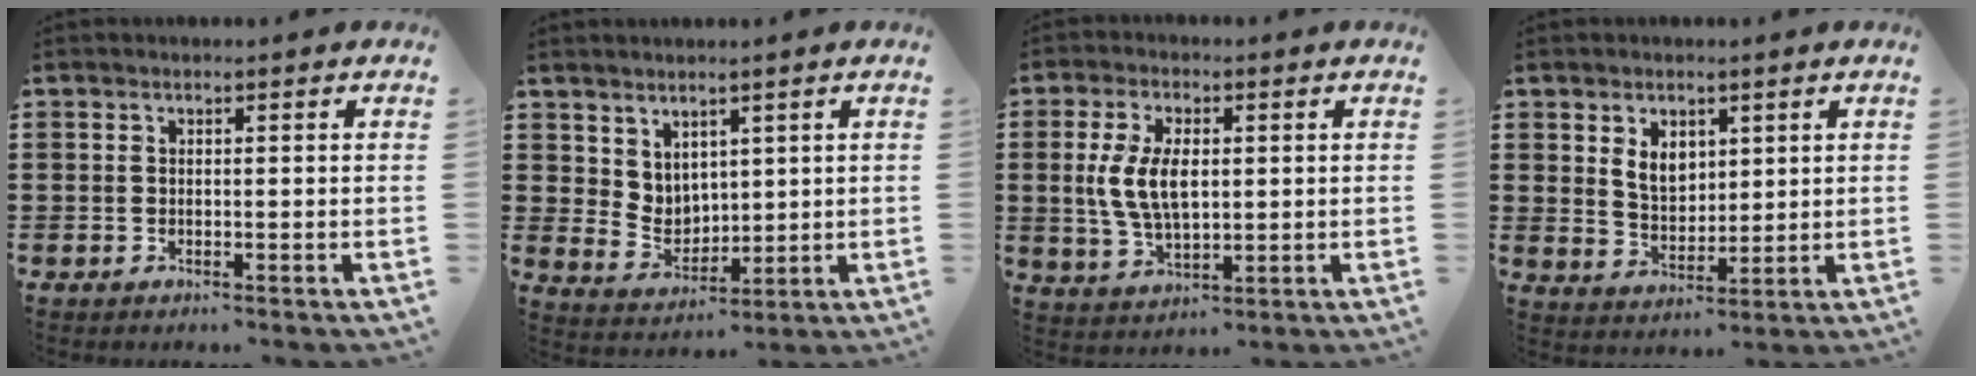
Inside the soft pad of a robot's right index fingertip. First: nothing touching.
{"total": 4.4, "force": [3.3, 2.8, 0.6], "torque": [-0.030, -0.004, 0.065]}
{"total": 7.7, "force": [0.7, 4.1, 6.6], "torque": [-0.149, 0.007, 0.006]}
{"total": 4.7, "force": [1.9, 3.3, 2.8], "torque": [-0.058, 0.007, 0.033]}